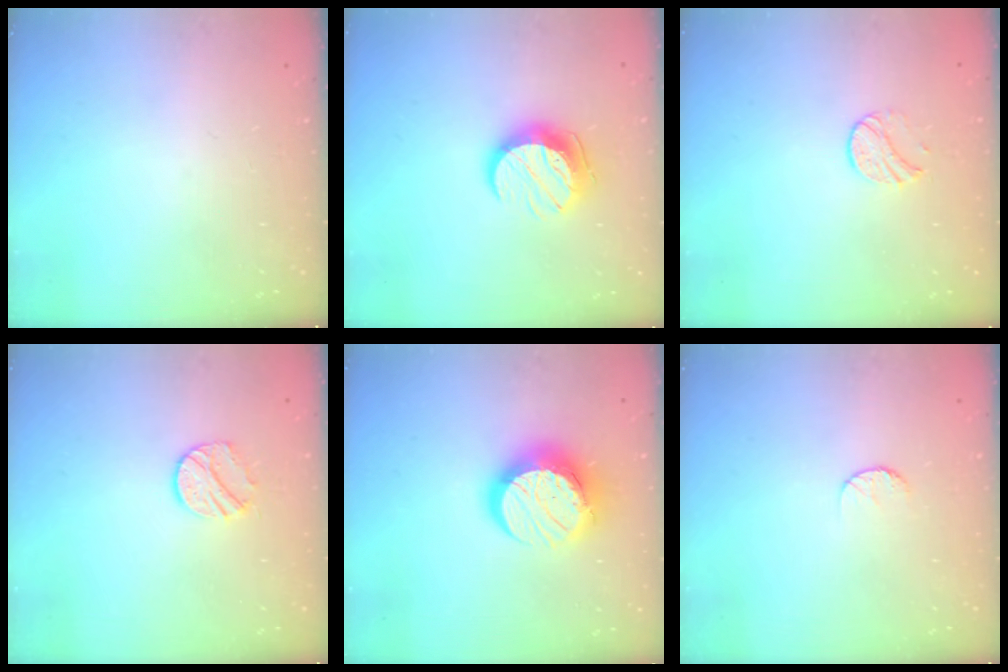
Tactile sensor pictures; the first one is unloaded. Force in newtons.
{"total": 11.6, "press": 11.5, "slide": 1.0}
{"total": 6.4, "press": 6.4, "slide": 0.6}
{"total": 9.5, "press": 9.4, "slide": 0.8}
{"total": 16.1, "press": 16.0, "slide": 1.3}
{"total": 5.1, "press": 5.1, "slide": 0.5}